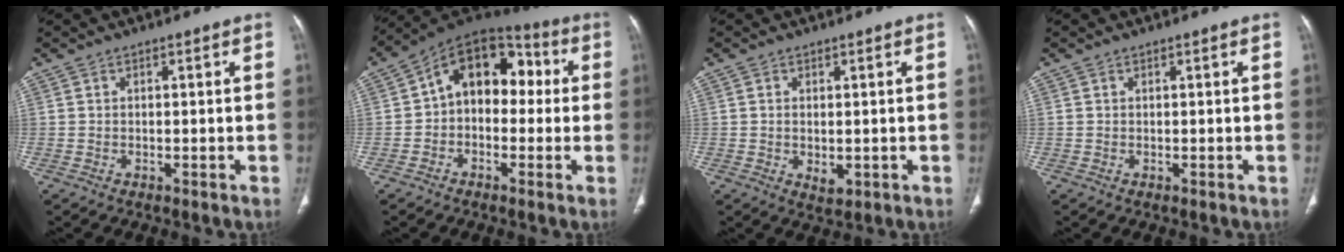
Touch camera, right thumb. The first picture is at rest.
{"total": 13.7, "force": [0.8, 9.6, 9.8], "torque": [-0.094, 0.049, -0.007]}
{"total": 3.0, "force": [-0.4, 1.8, 2.3], "torque": [-0.038, -0.005, -0.001]}
{"total": 0.0}